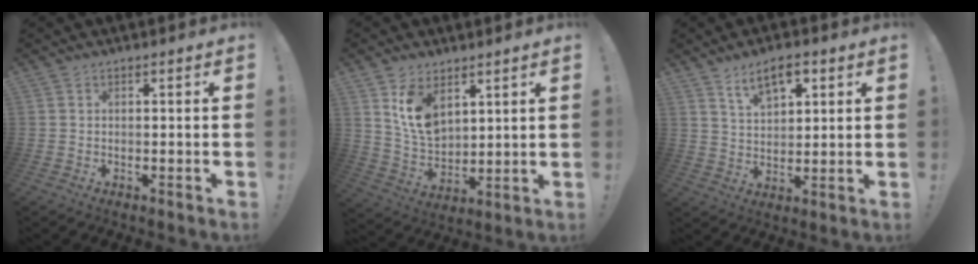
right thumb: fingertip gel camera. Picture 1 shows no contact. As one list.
[{"total": 11.4, "force": [6.2, 7.4, 6.0], "torque": [-0.109, -0.034, 0.120]}, {"total": 8.6, "force": [5.1, 4.3, 5.3], "torque": [-0.084, -0.014, 0.092]}]